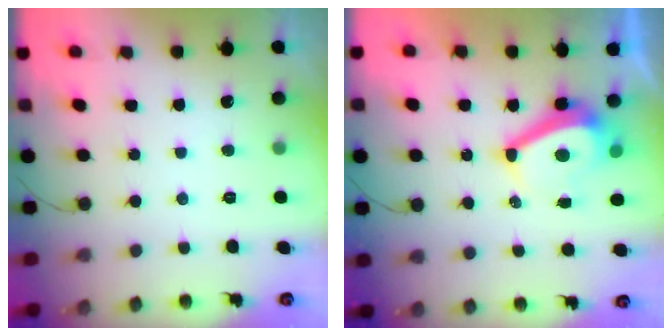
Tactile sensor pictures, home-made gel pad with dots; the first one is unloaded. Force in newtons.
{"total": 8.5, "press": 8.4, "slide": 0.7}